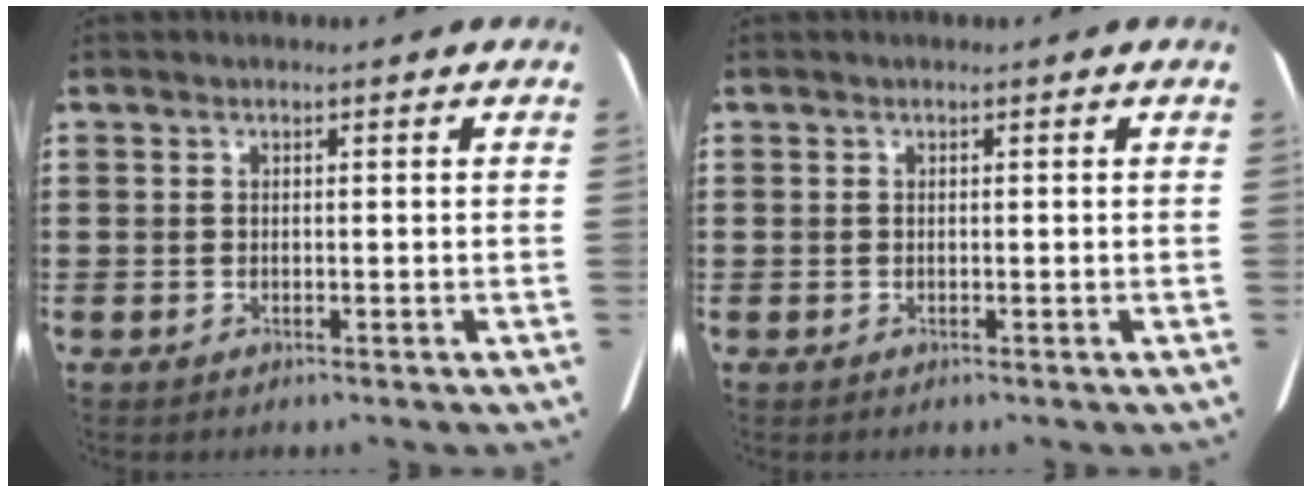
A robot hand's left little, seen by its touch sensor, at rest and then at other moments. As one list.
[{"total": 0.0}]